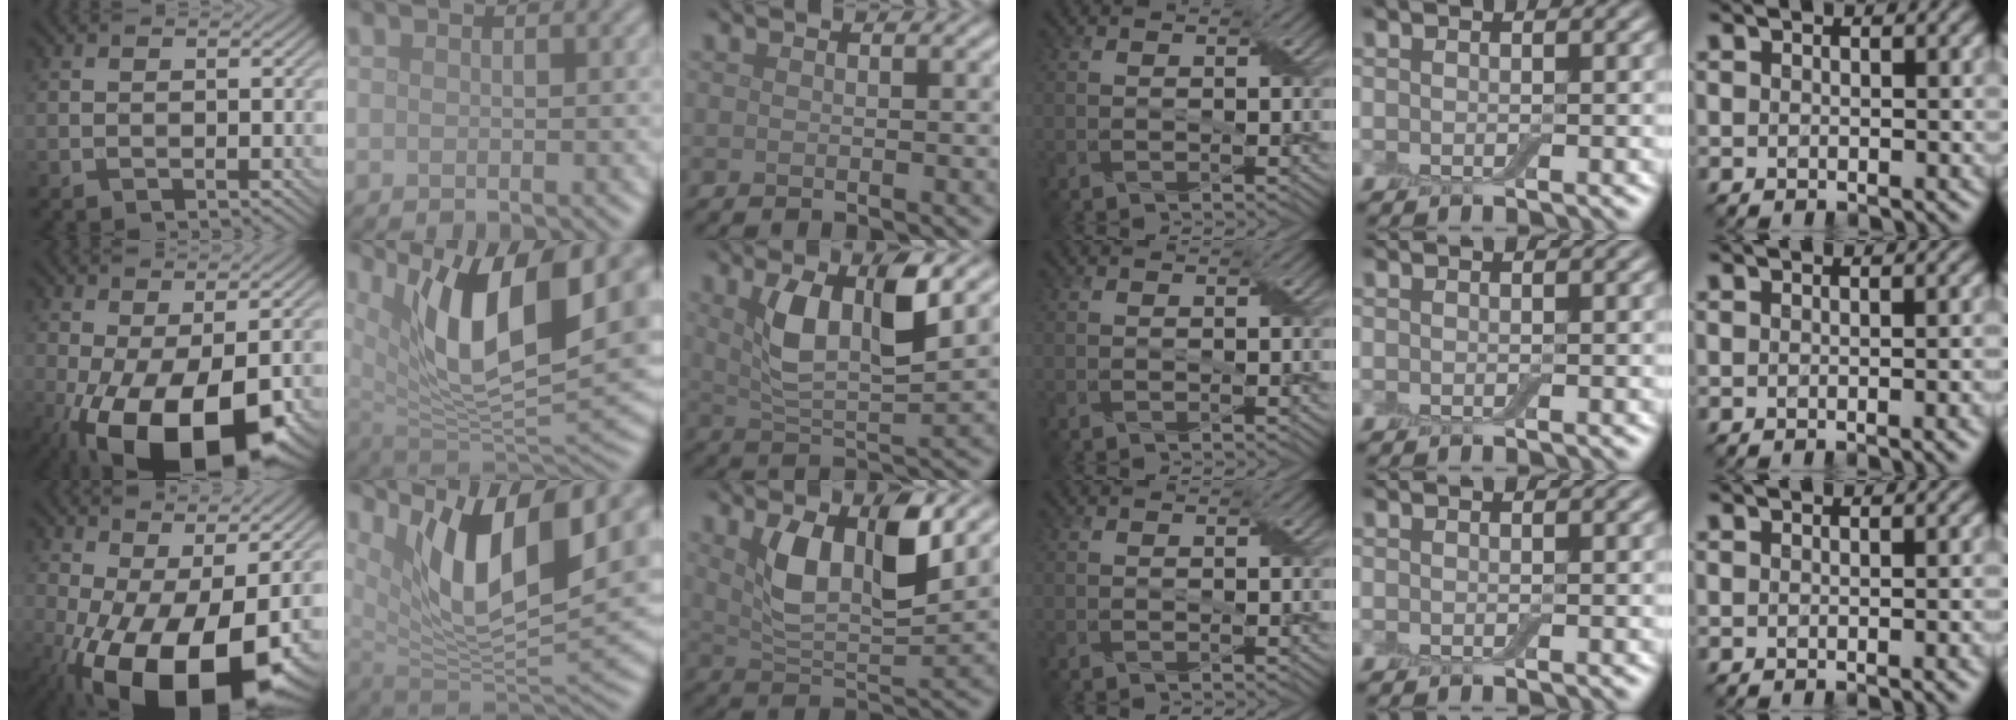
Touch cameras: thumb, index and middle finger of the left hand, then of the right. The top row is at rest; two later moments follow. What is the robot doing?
{"motion": "wrap", "object": "adhesive wrap"}